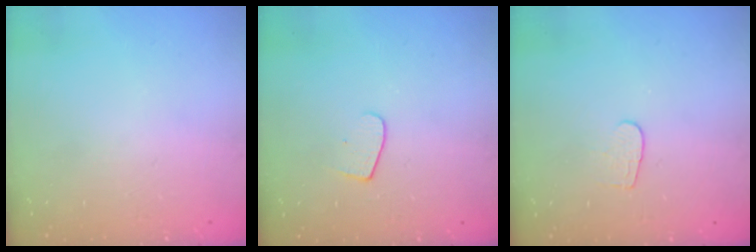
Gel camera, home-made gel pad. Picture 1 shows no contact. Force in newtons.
{"total": 5.0, "press": 5.0, "slide": 0.4}
{"total": 4.6, "press": 4.6, "slide": 0.2}